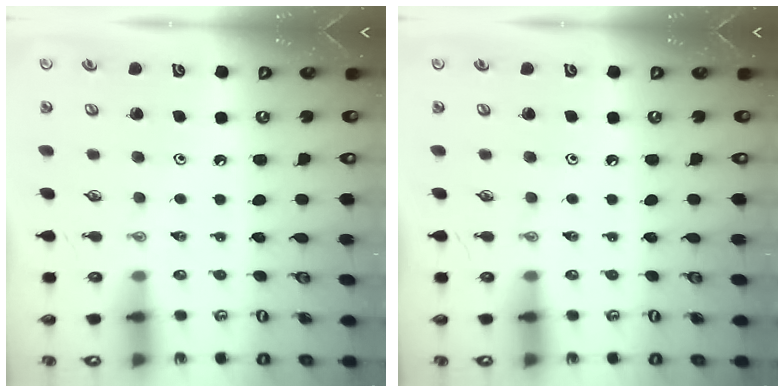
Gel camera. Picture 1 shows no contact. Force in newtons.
{"total": 0.0}